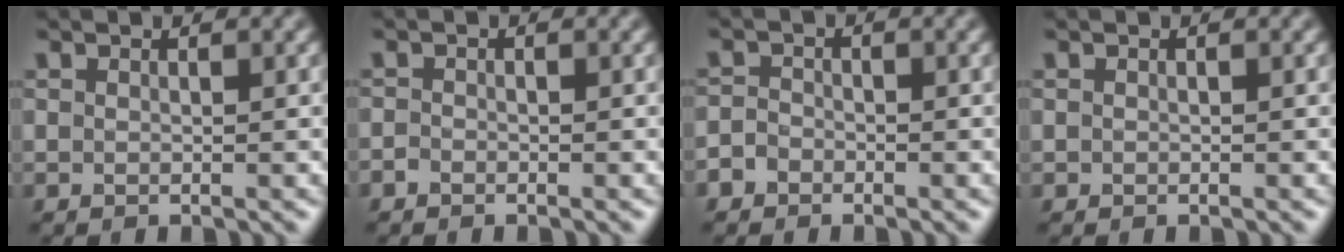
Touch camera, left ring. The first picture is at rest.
{"total": 0.7, "force": [-0.6, 0.4, 0.2], "torque": [-0.001, -0.003, -0.011]}
{"total": 1.6, "force": [-1.0, 1.2, 0.3], "torque": [0.003, 0.003, -0.024]}
{"total": 0.0}